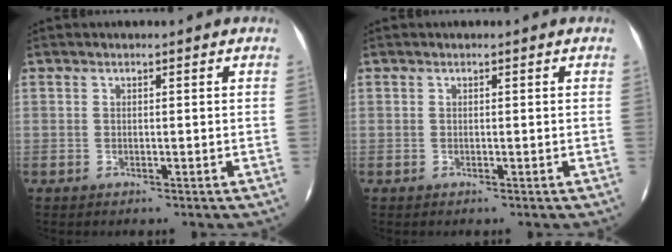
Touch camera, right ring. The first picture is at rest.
{"total": 0.0}